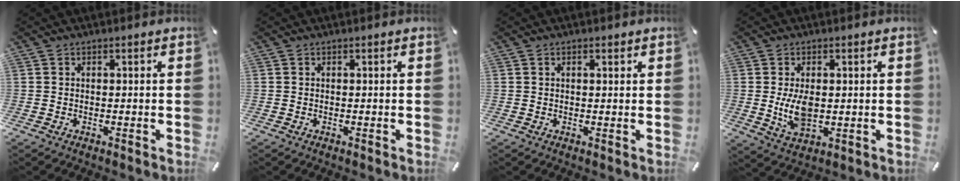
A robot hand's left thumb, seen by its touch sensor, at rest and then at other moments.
{"total": 0.0}
{"total": 0.8, "force": [0.6, 0.4, 0.4], "torque": [-0.008, 0.003, 0.010]}
{"total": 6.8, "force": [0.4, 4.1, 5.5], "torque": [-0.121, -0.009, -0.001]}